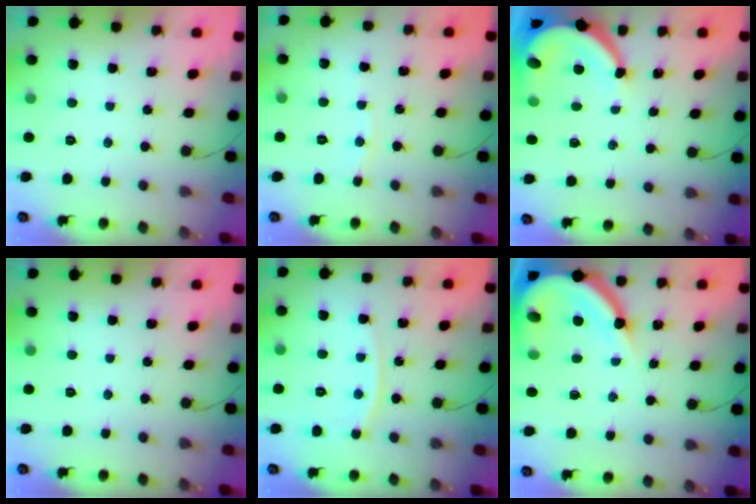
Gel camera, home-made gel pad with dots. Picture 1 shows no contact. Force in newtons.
{"total": 2.5, "press": 2.5, "slide": 0.2}
{"total": 7.7, "press": 7.7, "slide": 0.9}
{"total": 0.0}
{"total": 7.3, "press": 7.2, "slide": 0.9}
{"total": 13.3, "press": 13.2, "slide": 1.5}